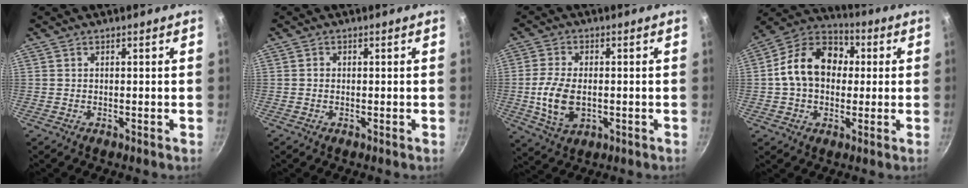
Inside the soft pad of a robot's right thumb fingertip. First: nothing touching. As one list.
[{"total": 0.7, "force": [0.0, 0.7, 0.3], "torque": [-0.006, 0.004, -0.001]}, {"total": 9.3, "force": [-1.0, 5.6, 7.3], "torque": [-0.146, 0.002, -0.013]}, {"total": 15.4, "force": [1.3, 11.8, 9.9], "torque": [-0.131, 0.034, 0.005]}]